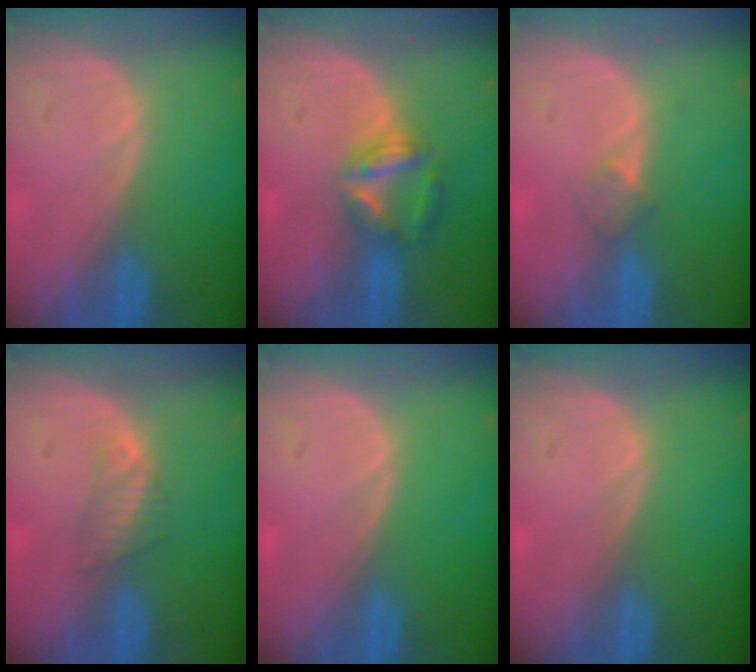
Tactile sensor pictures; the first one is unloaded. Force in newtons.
{"total": 5.7, "press": 5.4, "slide": 2.0}
{"total": 2.1, "press": 1.8, "slide": 1.0}
{"total": 2.3, "press": 2.1, "slide": 0.8}
{"total": 0.0}
{"total": 0.0}